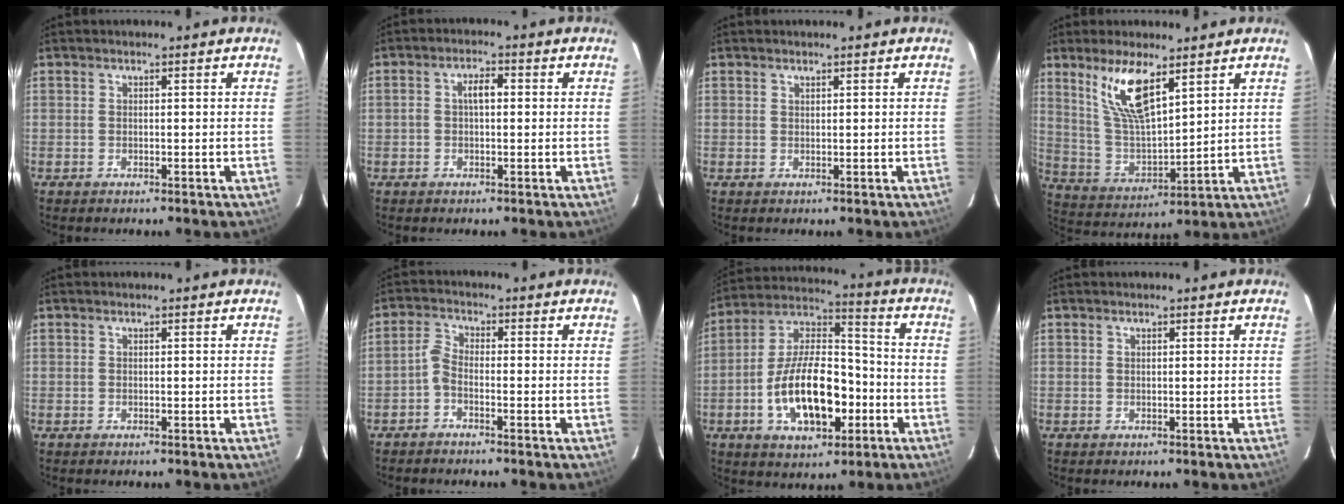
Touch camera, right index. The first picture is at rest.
{"total": 3.4, "force": [0.3, 1.8, 2.9], "torque": [-0.052, 0.012, 0.006]}
{"total": 0.6, "force": [0.5, 0.2, 0.1], "torque": [-0.002, -0.001, 0.010]}
{"total": 11.8, "force": [7.0, 3.5, 8.9], "torque": [-0.173, -0.002, 0.151]}
{"total": 0.0}
{"total": 2.3, "force": [-1.5, 0.9, 1.4], "torque": [-0.043, 0.009, -0.034]}
{"total": 18.0, "force": [-5.5, 8.9, 14.6], "torque": [-0.281, 0.012, -0.087]}
{"total": 0.0}